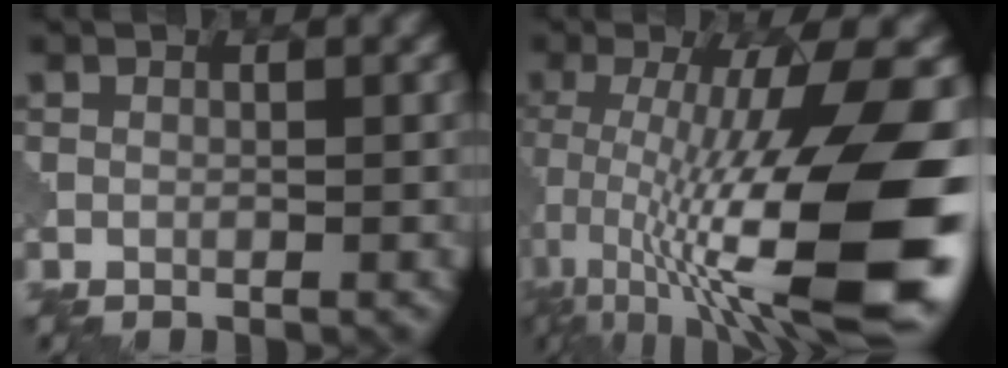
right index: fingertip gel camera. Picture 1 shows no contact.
{"total": 17.2, "force": [-3.3, 4.8, 16.2], "torque": [-0.251, 0.006, -0.053]}